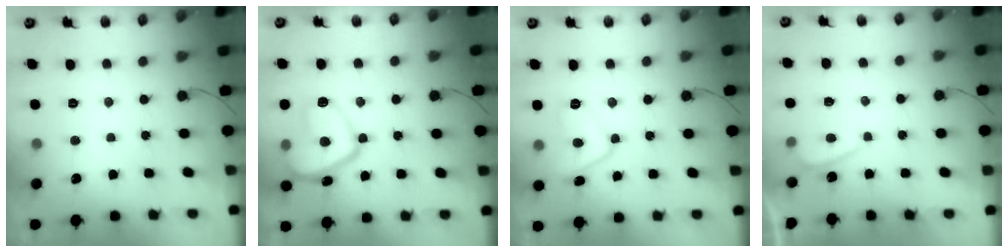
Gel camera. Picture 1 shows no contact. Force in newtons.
{"total": 12.4, "press": 12.4, "slide": 0.6}
{"total": 9.0, "press": 9.0, "slide": 0.7}
{"total": 0.8, "press": 0.6, "slide": 0.5}